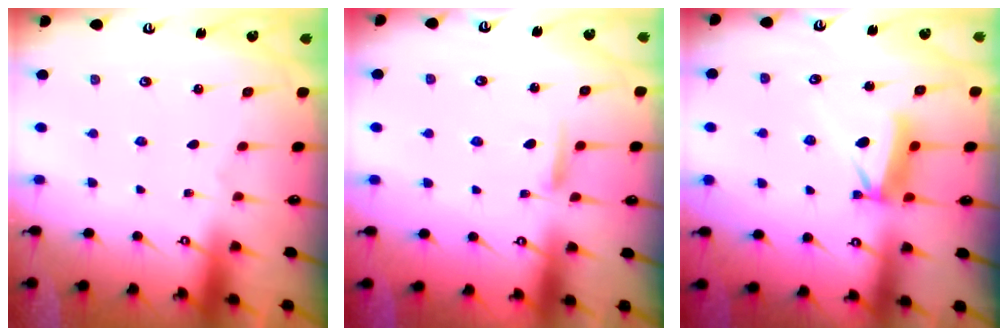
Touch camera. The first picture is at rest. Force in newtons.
{"total": 6.2, "press": 6.2, "slide": 0.7}
{"total": 6.8, "press": 6.8, "slide": 0.7}